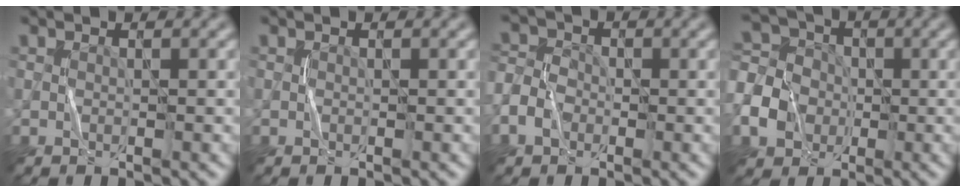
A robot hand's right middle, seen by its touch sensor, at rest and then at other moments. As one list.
[{"total": 0.0}, {"total": 3.2, "force": [-1.4, 2.5, 1.5], "torque": [-0.033, 0.002, -0.031]}, {"total": 6.5, "force": [-1.9, 5.4, 3.1], "torque": [-0.080, 0.004, -0.048]}]